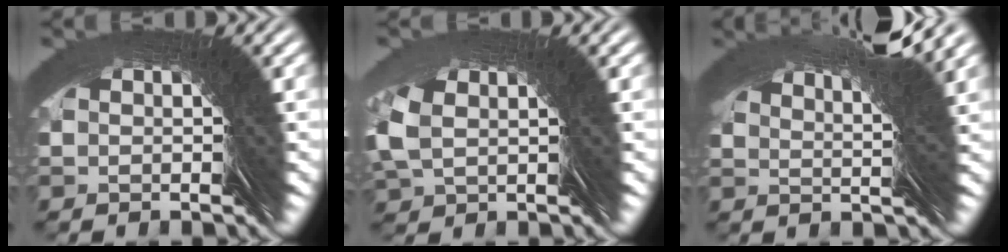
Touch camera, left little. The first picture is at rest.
{"total": 1.1, "force": [0.8, -0.7, -0.4], "torque": [0.005, 0.008, 0.012]}
{"total": 6.6, "force": [4.1, -5.1, -0.4], "torque": [0.011, 0.052, 0.056]}